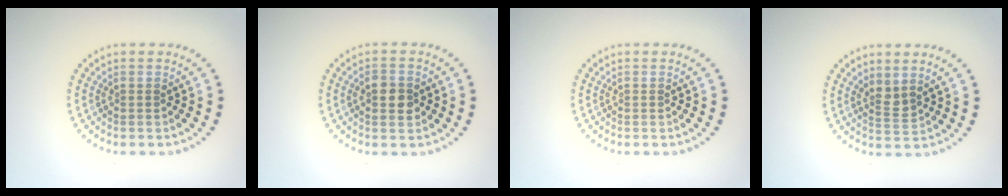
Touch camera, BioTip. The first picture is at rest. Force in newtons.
{"total": 2.5, "press": 2.5, "slide": 0.2}
{"total": 0.0}
{"total": 1.6, "press": 1.3, "slide": 1.0}